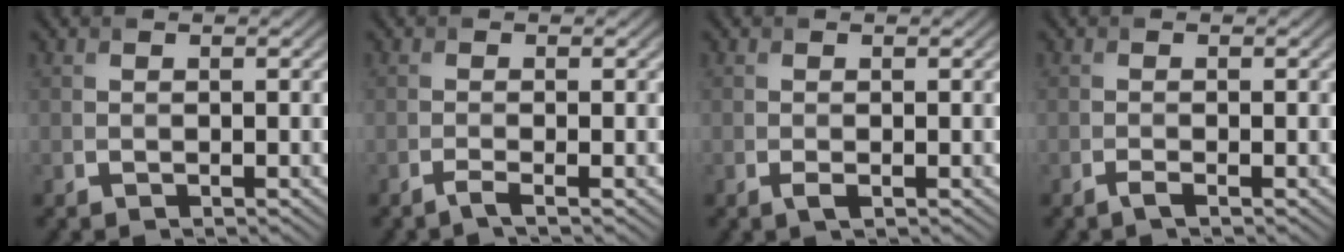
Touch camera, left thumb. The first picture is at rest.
{"total": 1.5, "force": [-0.8, 0.1, 1.2], "torque": [-0.018, 0.000, -0.026]}
{"total": 0.9, "force": [-0.3, 0.2, 0.8], "torque": [-0.019, -0.004, -0.005]}
{"total": 1.0, "force": [-0.6, 0.0, 0.7], "torque": [-0.016, 0.000, -0.015]}